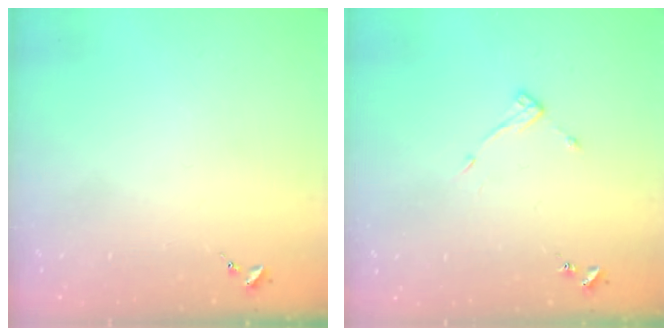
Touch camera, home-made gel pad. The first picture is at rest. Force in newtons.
{"total": 7.1, "press": 7.1, "slide": 0.5}